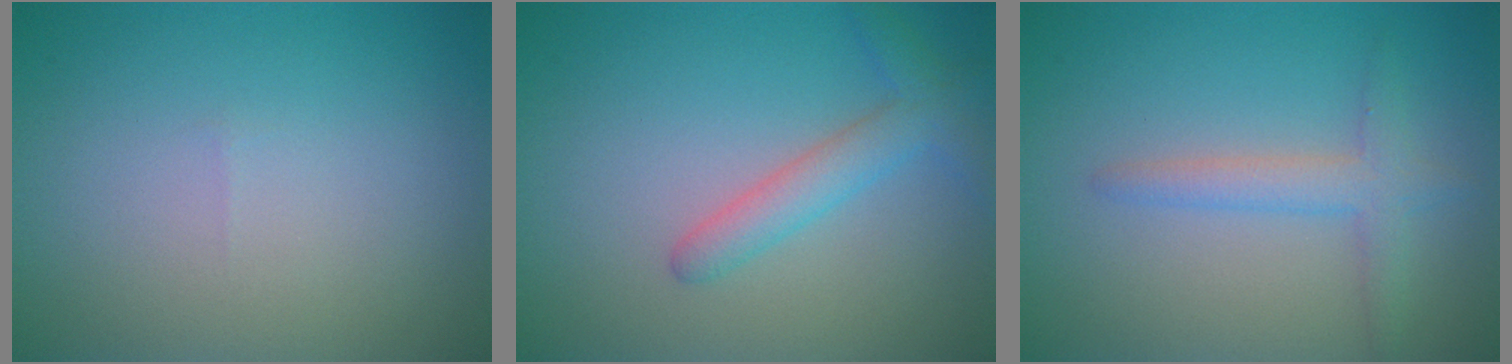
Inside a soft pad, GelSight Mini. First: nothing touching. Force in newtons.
{"total": 2.8, "press": 2.7, "slide": 0.2}
{"total": 2.4, "press": 2.4, "slide": 0.2}